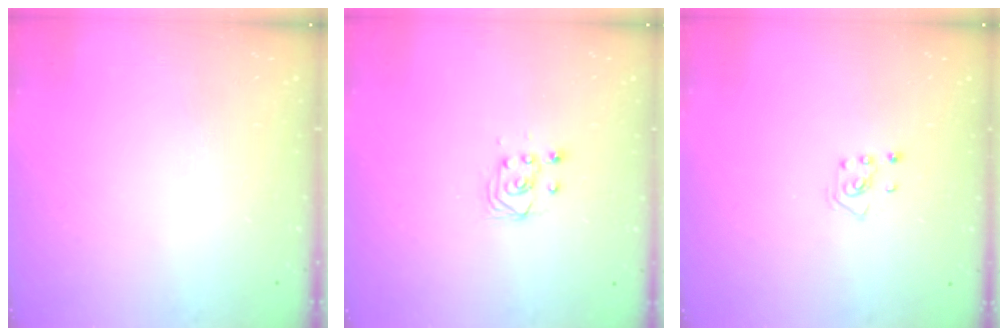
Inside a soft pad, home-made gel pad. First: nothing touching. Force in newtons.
{"total": 3.2, "press": 2.9, "slide": 1.4}
{"total": 2.1, "press": 2.0, "slide": 0.3}